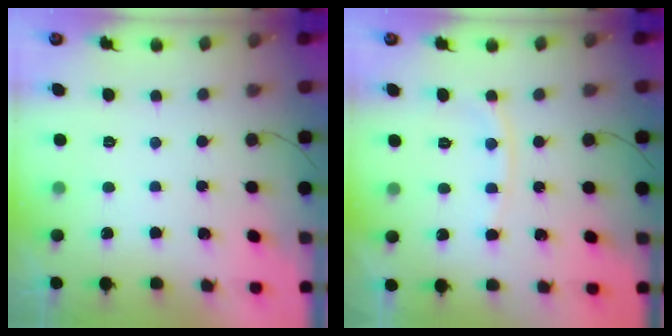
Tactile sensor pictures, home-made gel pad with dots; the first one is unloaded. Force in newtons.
{"total": 6.9, "press": 6.9, "slide": 1.1}